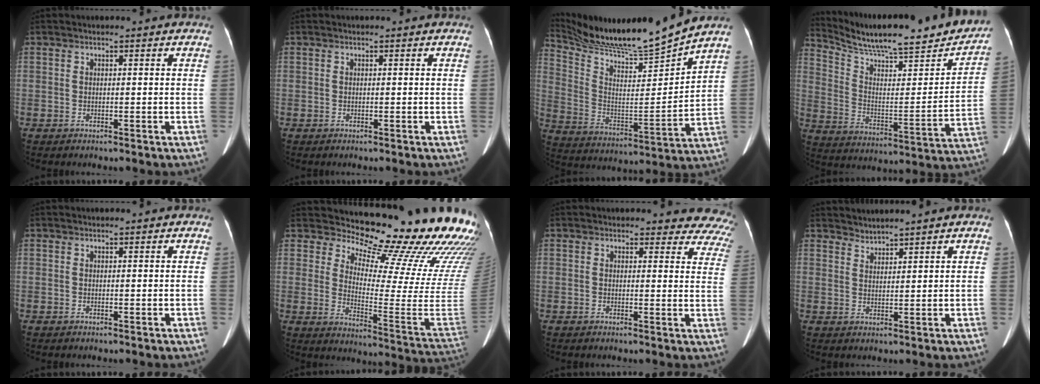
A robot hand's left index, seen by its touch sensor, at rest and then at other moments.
{"total": 0.0}
{"total": 16.7, "force": [15.8, -1.9, 5.1], "torque": [-0.113, -0.039, 0.277]}
{"total": 24.5, "force": [21.7, 2.9, 11.0], "torque": [-0.180, -0.033, 0.314]}
{"total": 0.6, "force": [0.6, 0.1, 0.2], "torque": [-0.005, 0.007, 0.008]}
{"total": 24.0, "force": [22.1, 2.8, 8.9], "torque": [-0.132, -0.144, 0.260]}
{"total": 11.6, "force": [11.0, 3.7, 0.7], "torque": [0.053, -0.059, 0.070]}
{"total": 2.4, "force": [2.4, -0.2, -0.1], "torque": [-0.001, 0.012, 0.050]}